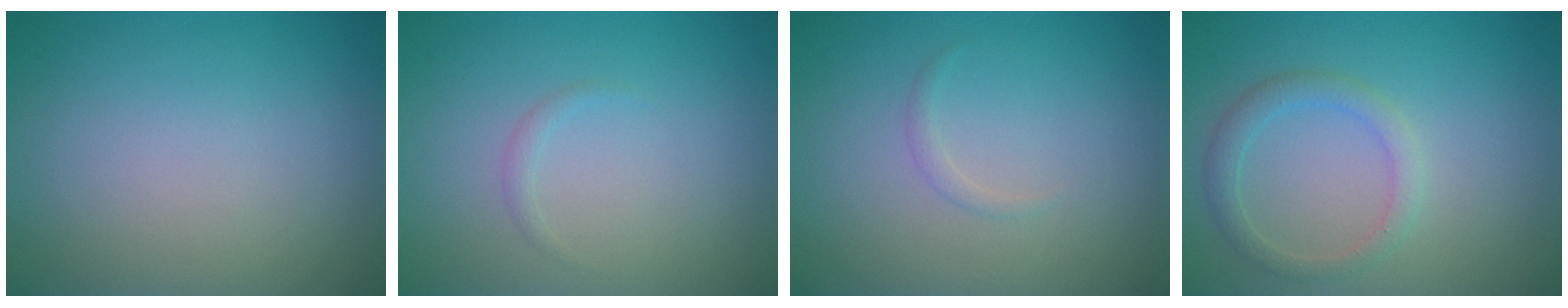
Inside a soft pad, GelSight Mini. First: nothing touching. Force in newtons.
{"total": 0.6, "press": 0.6, "slide": 0.0}
{"total": 0.6, "press": 0.6, "slide": 0.0}
{"total": 2.1, "press": 2.1, "slide": 0.3}